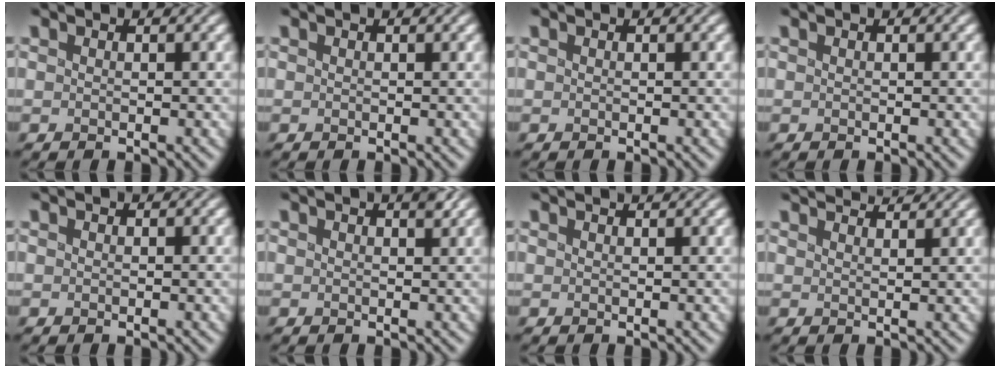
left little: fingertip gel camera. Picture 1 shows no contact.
{"total": 0.0}
{"total": 0.0}
{"total": 0.0}
{"total": 0.0}
{"total": 1.0, "force": [0.7, 0.2, 0.7], "torque": [-0.004, 0.001, 0.008]}
{"total": 1.2, "force": [1.1, 0.1, 0.4], "torque": [0.001, 0.005, 0.011]}
{"total": 4.2, "force": [3.9, 0.7, 1.5], "torque": [-0.013, 0.013, 0.036]}